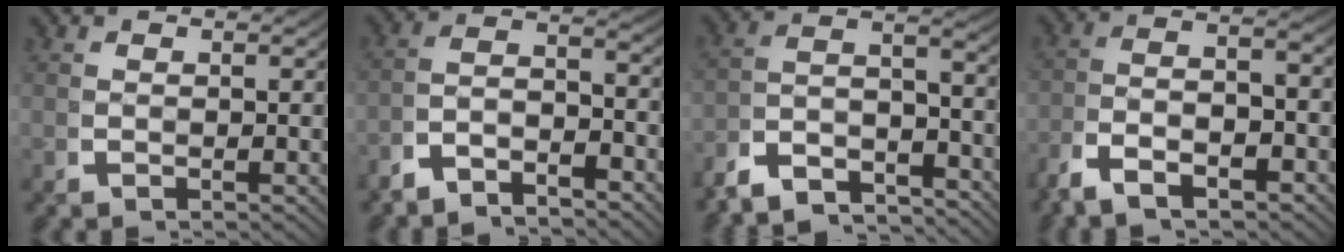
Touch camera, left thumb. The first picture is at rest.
{"total": 5.4, "force": [-2.5, 3.0, 3.7], "torque": [-0.057, -0.015, -0.050]}
{"total": 9.7, "force": [-4.7, 5.6, 6.3], "torque": [-0.110, -0.034, -0.074]}
{"total": 5.9, "force": [-1.9, 3.0, 4.7], "torque": [-0.089, -0.005, -0.037]}